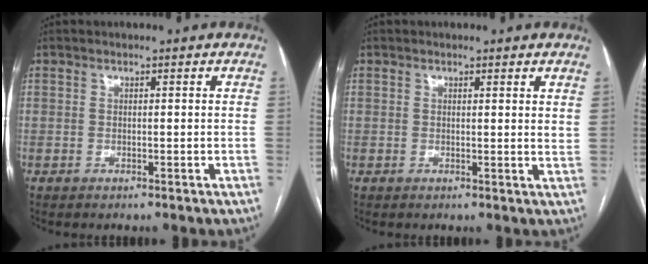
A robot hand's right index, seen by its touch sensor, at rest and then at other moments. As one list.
[{"total": 1.8, "force": [1.5, 0.0, 0.9], "torque": [-0.014, -0.008, 0.012]}]